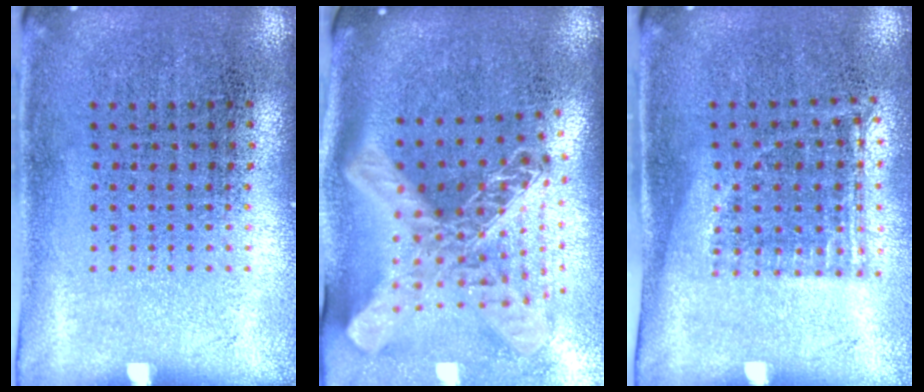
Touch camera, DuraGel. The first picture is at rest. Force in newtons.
{"total": 2.9, "press": 2.1, "slide": 2.1}
{"total": 1.2, "press": 0.9, "slide": 0.8}